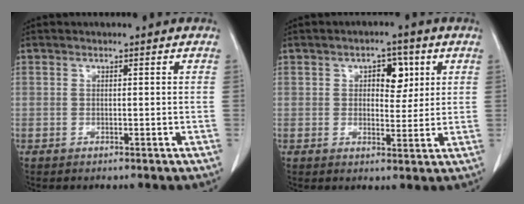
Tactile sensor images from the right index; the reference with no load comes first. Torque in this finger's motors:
{"motor_torque": [0.29, 0.27, 0.08, 0.04]}